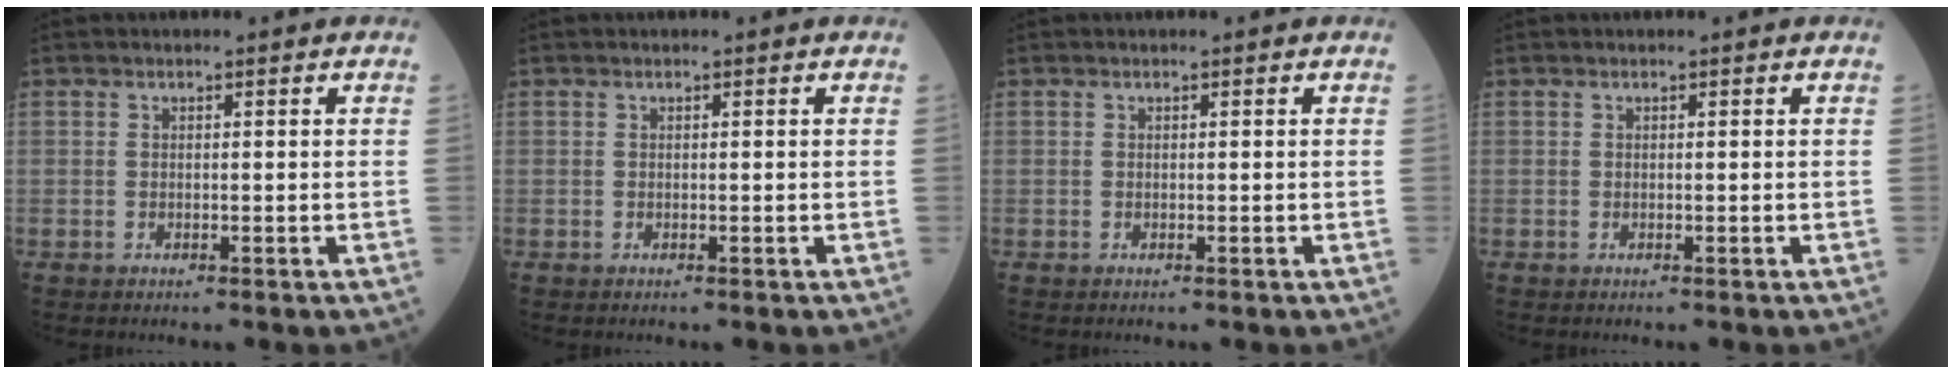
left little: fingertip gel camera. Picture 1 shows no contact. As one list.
[{"total": 0.0}, {"total": 0.0}, {"total": 0.0}]